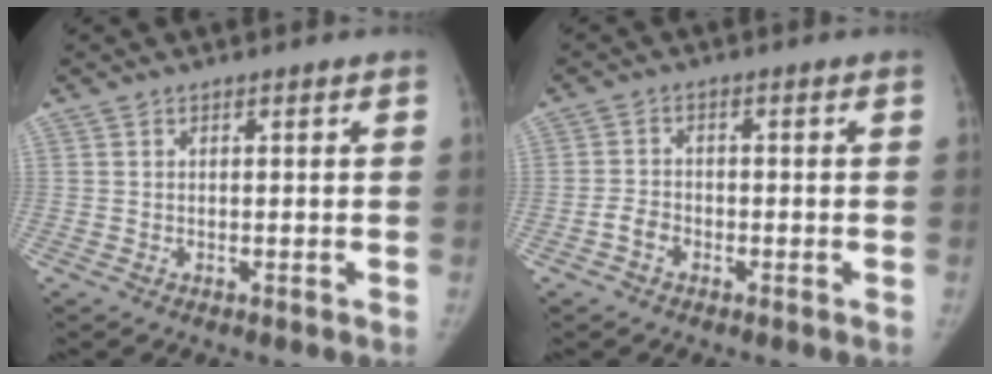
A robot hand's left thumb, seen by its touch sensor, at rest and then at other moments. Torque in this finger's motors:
{"motor_torque": [-0.54, 0.49, 0.46, 0.26, -0.01]}